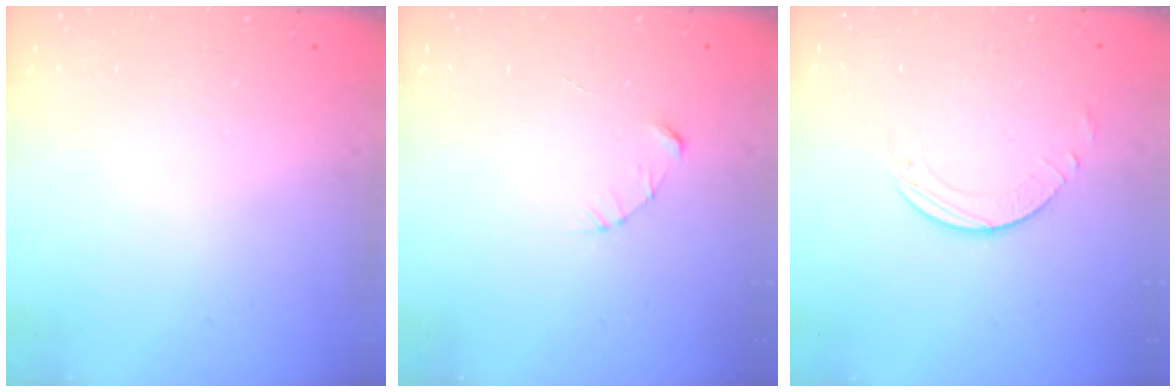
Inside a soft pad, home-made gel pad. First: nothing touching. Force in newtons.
{"total": 2.3, "press": 2.3, "slide": 0.3}
{"total": 2.8, "press": 2.8, "slide": 0.2}